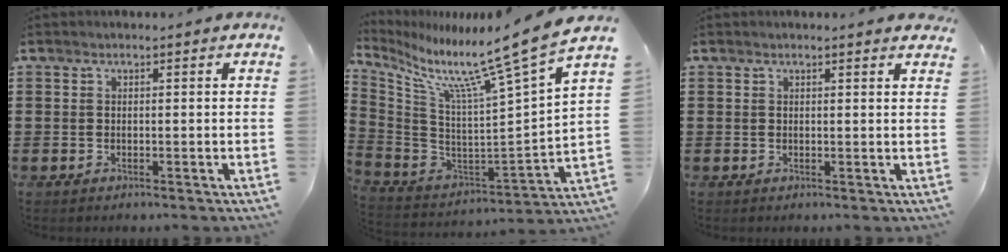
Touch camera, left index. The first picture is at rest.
{"total": 11.1, "force": [9.0, -1.0, 6.3], "torque": [-0.138, -0.083, 0.136]}
{"total": 1.0, "force": [0.8, 0.0, 0.5], "torque": [-0.011, 0.001, 0.015]}